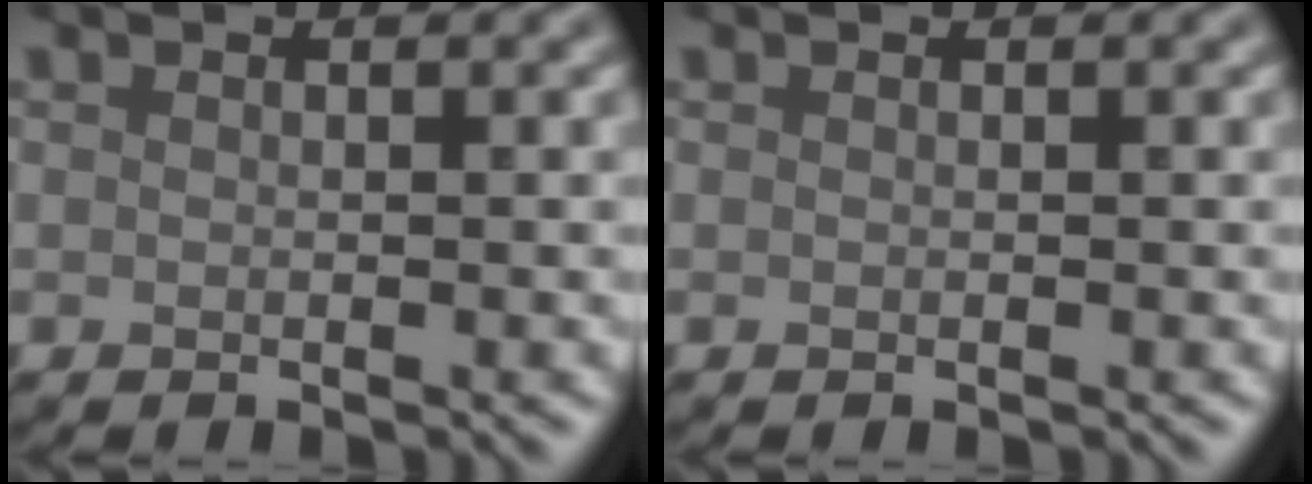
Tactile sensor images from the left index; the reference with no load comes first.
{"total": 0.0}